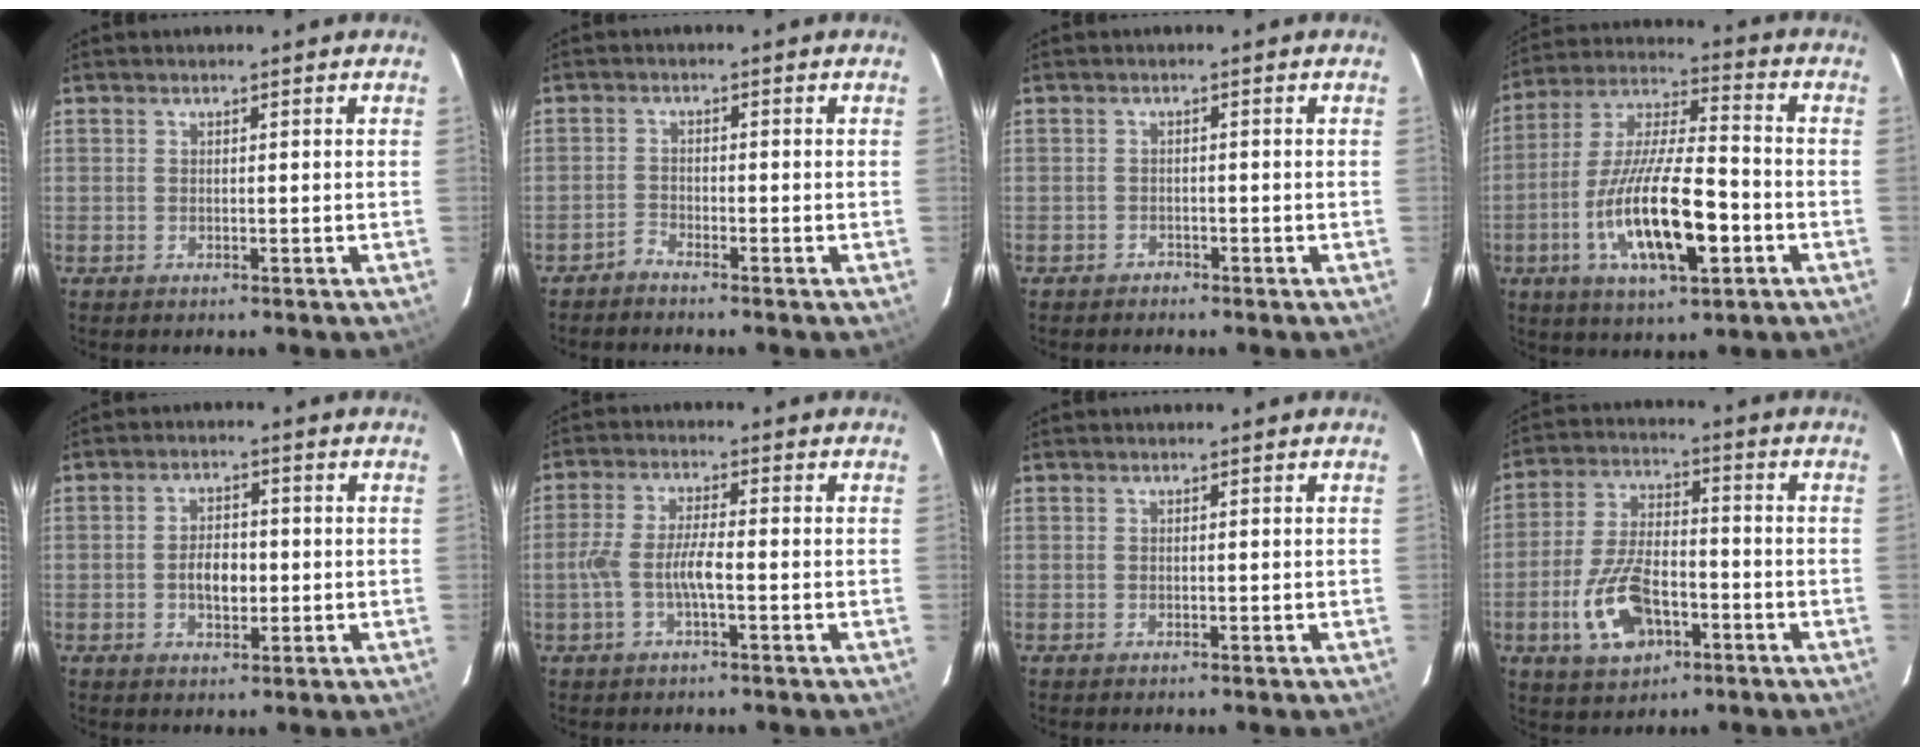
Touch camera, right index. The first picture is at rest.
{"total": 1.5, "force": [-1.5, 0.1, 0.1], "torque": [-0.005, 0.002, -0.035]}
{"total": 1.4, "force": [-1.2, 0.7, -0.1], "torque": [-0.003, 0.007, -0.020]}
{"total": 18.1, "force": [-5.9, 5.2, 16.3], "torque": [-0.320, -0.010, -0.106]}
{"total": 4.9, "force": [-0.8, 2.8, 3.9], "torque": [-0.072, 0.005, -0.010]}
{"total": 6.0, "force": [-1.8, 1.0, 5.6], "torque": [-0.120, 0.003, -0.034]}
{"total": 0.0}
{"total": 13.0, "force": [-5.1, 6.9, 9.7], "torque": [-0.205, 0.003, -0.084]}